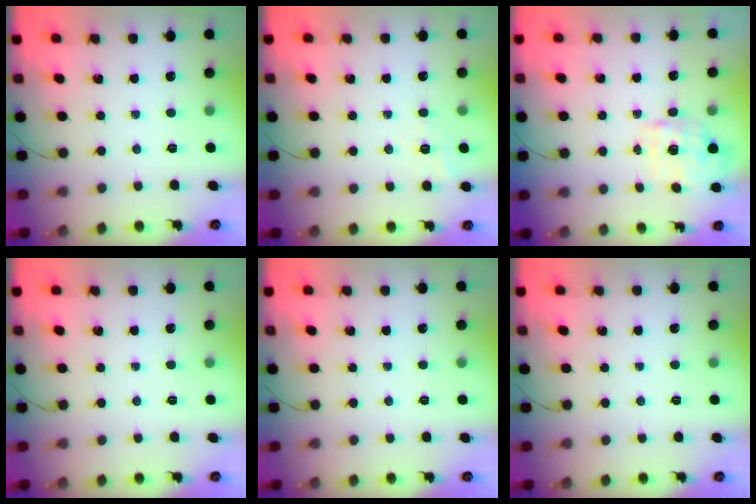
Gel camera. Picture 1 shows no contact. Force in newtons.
{"total": 1.6, "press": 0.2, "slide": 1.6}
{"total": 1.7, "press": 1.6, "slide": 0.5}
{"total": 0.0}
{"total": 0.0}
{"total": 0.0}